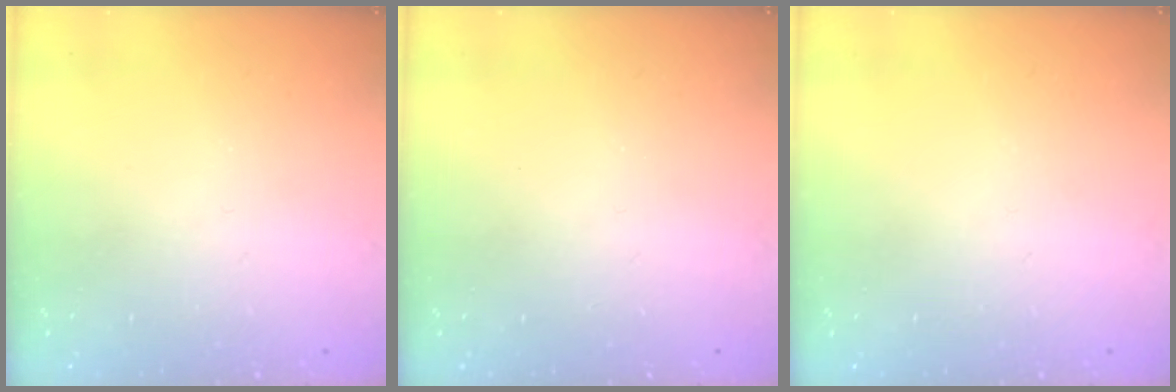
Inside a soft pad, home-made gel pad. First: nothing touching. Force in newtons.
{"total": 0.0}
{"total": 0.0}